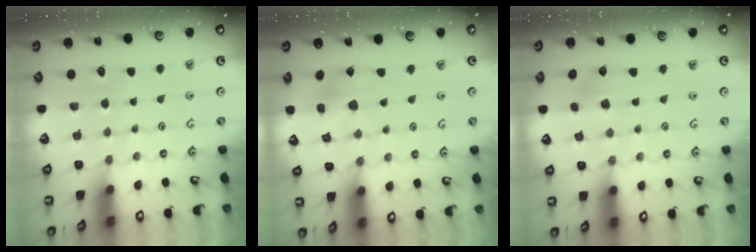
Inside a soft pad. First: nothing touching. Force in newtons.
{"total": 5.2, "press": 5.2, "slide": 0.5}
{"total": 2.4, "press": 2.3, "slide": 0.4}